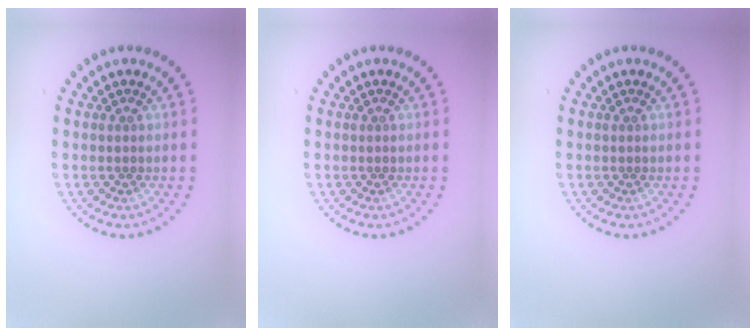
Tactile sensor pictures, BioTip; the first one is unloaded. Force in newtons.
{"total": 0.0}
{"total": 0.0}